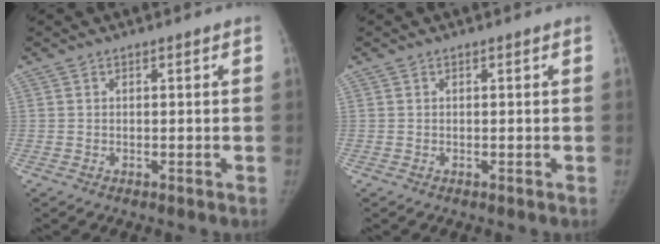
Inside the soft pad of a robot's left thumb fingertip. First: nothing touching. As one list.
[{"total": 0.0}]